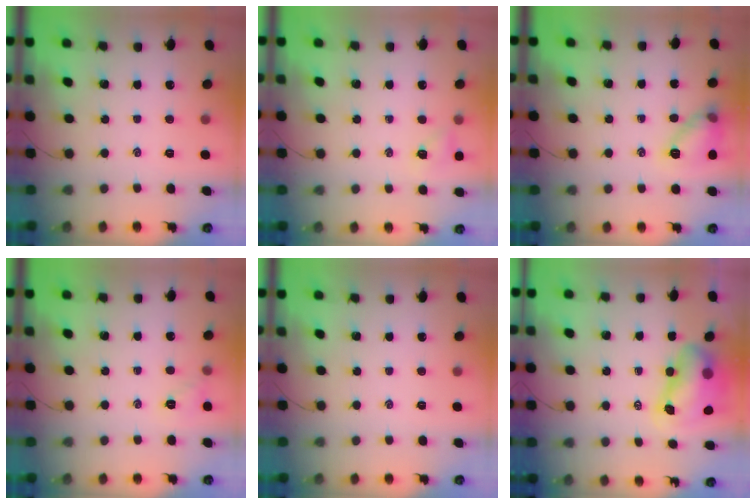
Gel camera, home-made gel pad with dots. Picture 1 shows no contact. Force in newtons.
{"total": 5.4, "press": 5.3, "slide": 1.2}
{"total": 11.3, "press": 11.2, "slide": 1.1}
{"total": 5.9, "press": 5.8, "slide": 1.2}
{"total": 0.0}
{"total": 9.6, "press": 9.2, "slide": 2.8}